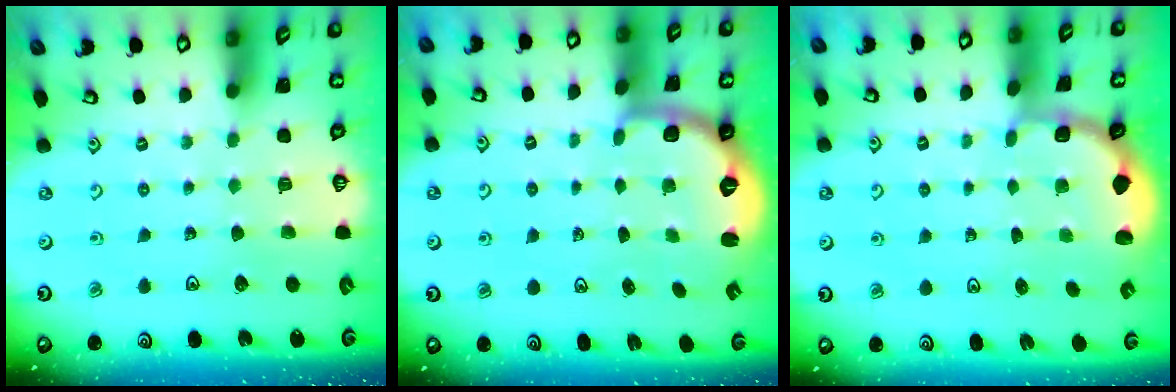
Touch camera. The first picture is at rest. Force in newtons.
{"total": 2.3, "press": 1.7, "slide": 1.6}
{"total": 1.8, "press": 1.7, "slide": 0.7}